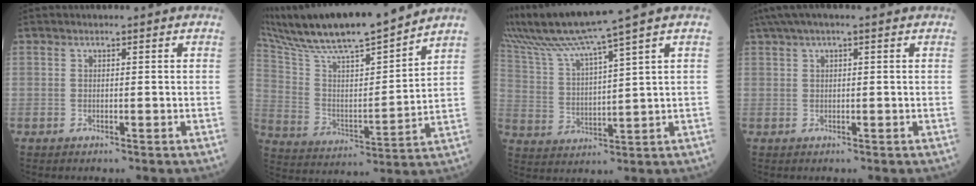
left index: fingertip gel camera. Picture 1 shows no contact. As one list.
[{"total": 20.8, "force": [18.0, 1.4, 10.2], "torque": [-0.189, 0.008, 0.312]}, {"total": 11.5, "force": [9.3, -2.6, 6.3], "torque": [-0.125, 0.004, 0.182]}, {"total": 5.6, "force": [4.0, 0.4, 4.0], "torque": [-0.072, 0.043, 0.069]}]